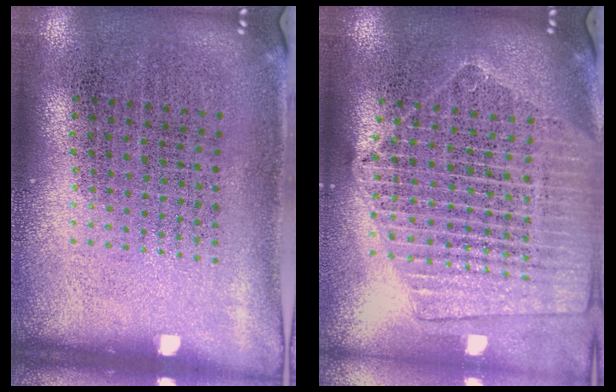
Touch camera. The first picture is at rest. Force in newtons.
{"total": 2.2, "press": 2.0, "slide": 0.9}